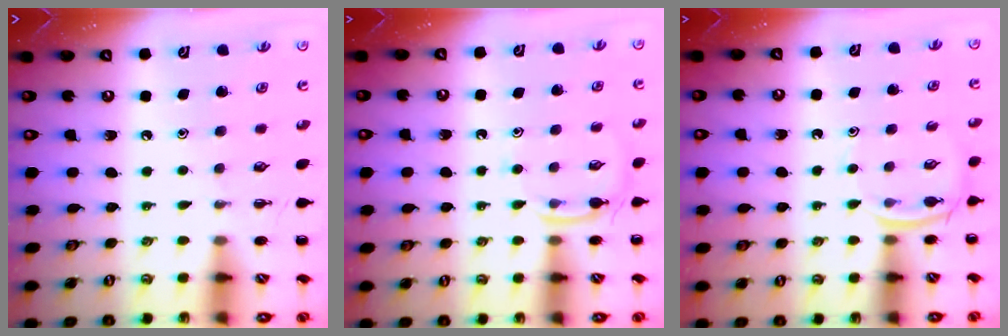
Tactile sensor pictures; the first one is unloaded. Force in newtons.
{"total": 5.3, "press": 5.1, "slide": 1.5}
{"total": 4.4, "press": 4.1, "slide": 1.5}